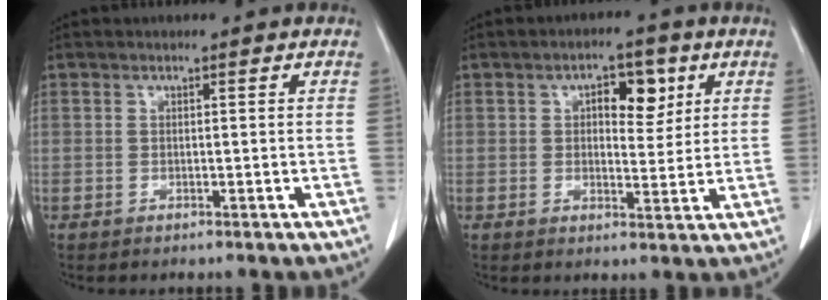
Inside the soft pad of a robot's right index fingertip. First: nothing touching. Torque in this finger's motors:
{"motor_torque": [0.22, 0.20, 0.13, 0.03]}